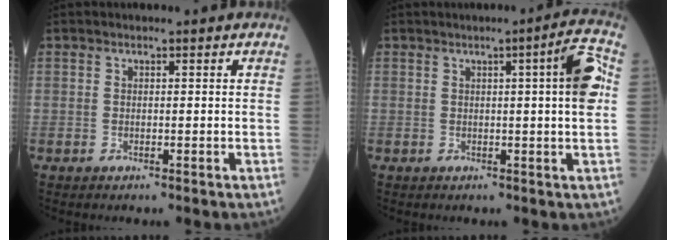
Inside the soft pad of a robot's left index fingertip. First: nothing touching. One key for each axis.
{"total": 5.5, "fx": 0.8, "fy": -0.6, "fz": 5.5, "tx": -0.074, "ty": 0.003, "tz": 0.009}